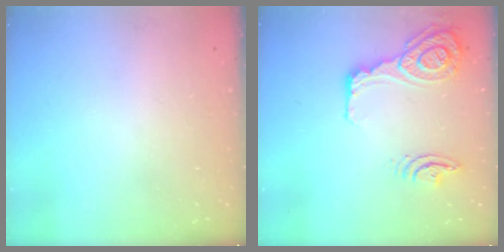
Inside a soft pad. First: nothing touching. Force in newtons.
{"total": 17.9, "press": 17.6, "slide": 3.7}